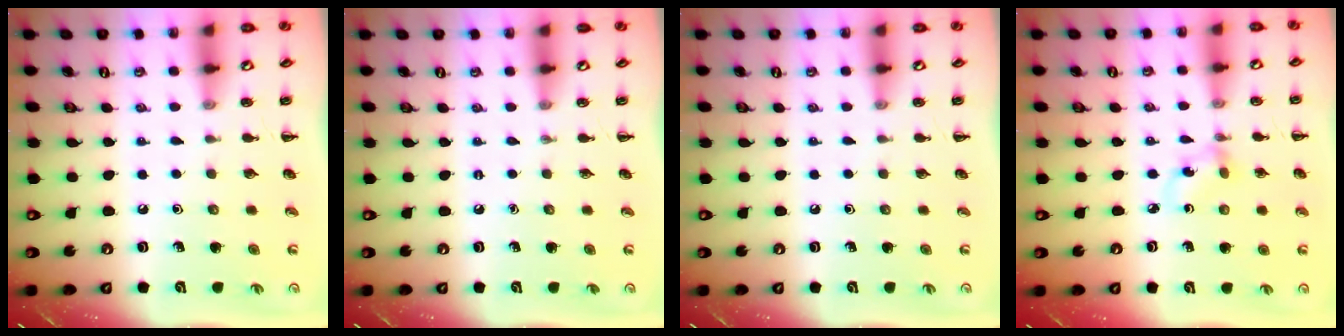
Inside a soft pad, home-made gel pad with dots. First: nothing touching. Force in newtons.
{"total": 0.0}
{"total": 0.0}
{"total": 2.9, "press": 2.9, "slide": 0.7}